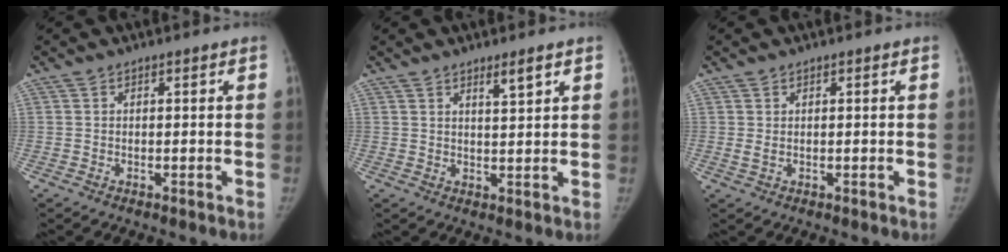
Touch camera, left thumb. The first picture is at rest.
{"total": 2.7, "force": [1.9, 0.2, 1.9], "torque": [-0.028, -0.018, 0.033]}
{"total": 0.6, "force": [0.0, 0.4, 0.4], "torque": [-0.012, 0.002, 0.006]}